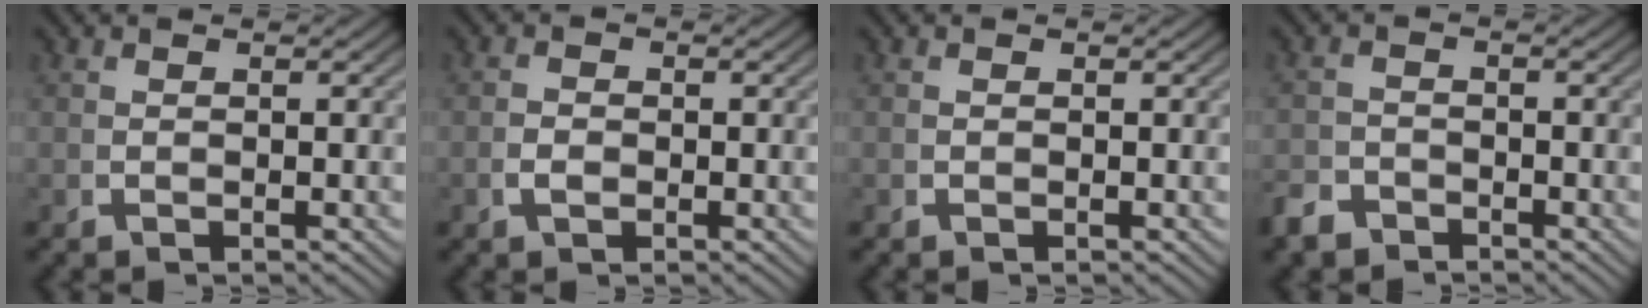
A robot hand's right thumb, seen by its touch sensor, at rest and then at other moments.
{"total": 1.0, "force": [-0.4, 0.6, 0.6], "torque": [-0.011, -0.003, -0.006]}
{"total": 0.0}
{"total": 2.6, "force": [-2.4, 1.0, 0.0], "torque": [0.009, -0.010, -0.041]}